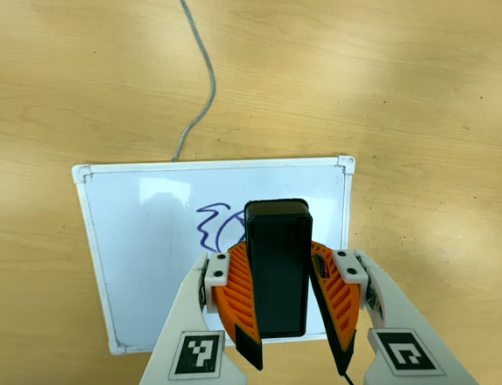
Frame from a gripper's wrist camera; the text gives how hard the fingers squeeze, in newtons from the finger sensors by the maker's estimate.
{"total": 10.2, "left": 10.7, "right": 9.8}